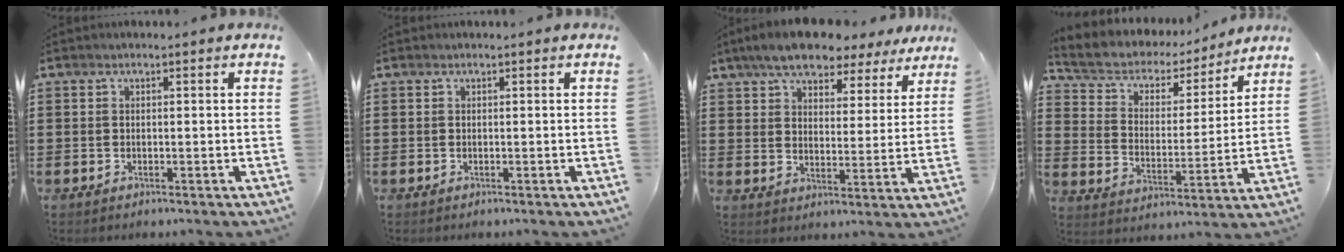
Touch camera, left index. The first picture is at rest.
{"total": 0.0}
{"total": 7.5, "force": [6.7, 1.9, 2.8], "torque": [-0.075, -0.018, 0.120]}
{"total": 4.6, "force": [3.8, 2.4, 1.0], "torque": [-0.047, -0.024, 0.058]}